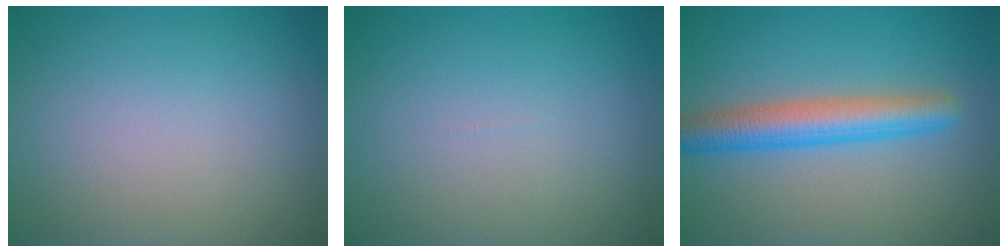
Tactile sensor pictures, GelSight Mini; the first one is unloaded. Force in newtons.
{"total": 0.0}
{"total": 4.7, "press": 4.7, "slide": 0.2}